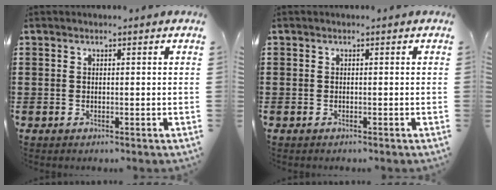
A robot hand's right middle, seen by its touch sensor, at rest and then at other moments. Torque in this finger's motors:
{"motor_torque": [0.00, -0.02, -0.02, 0.01]}